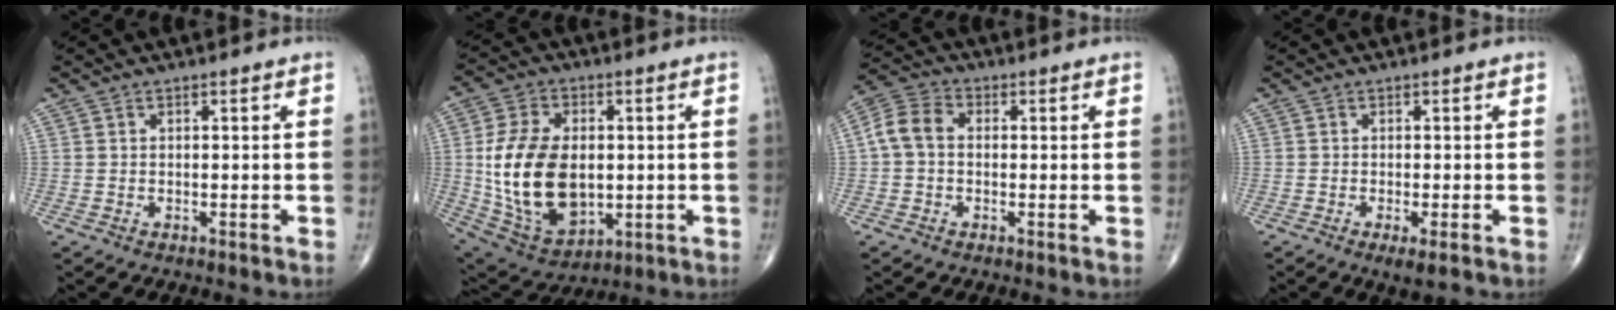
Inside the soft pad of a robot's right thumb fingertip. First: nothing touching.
{"total": 19.4, "force": [-0.1, 12.3, 15.0], "torque": [-0.265, -0.007, 0.019]}
{"total": 6.4, "force": [0.1, 4.8, 4.3], "torque": [-0.082, 0.022, -0.010]}
{"total": 2.3, "force": [-1.0, 0.4, 2.0], "torque": [-0.037, -0.009, -0.017]}